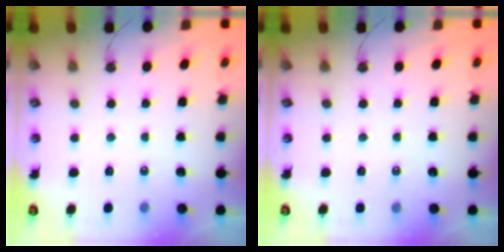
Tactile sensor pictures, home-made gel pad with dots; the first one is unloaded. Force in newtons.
{"total": 0.0}